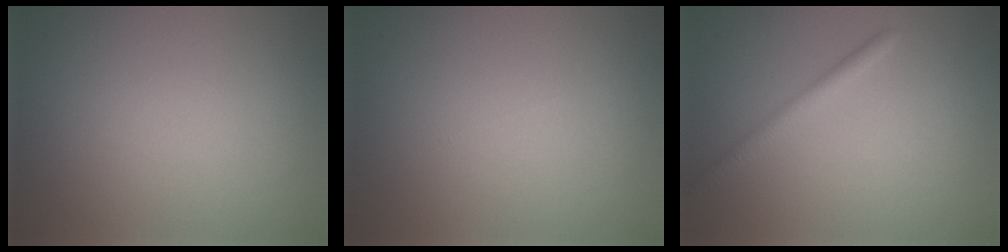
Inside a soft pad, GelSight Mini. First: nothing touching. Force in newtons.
{"total": 0.0}
{"total": 1.9, "press": 1.9, "slide": 0.2}